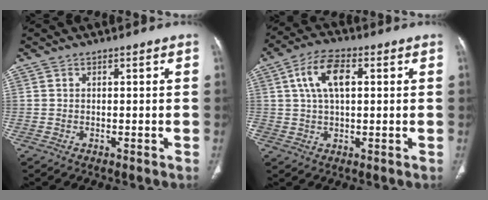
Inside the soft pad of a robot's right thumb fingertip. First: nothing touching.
{"total": 9.1, "force": [2.5, 4.7, 7.3], "torque": [-0.137, 0.013, 0.044]}